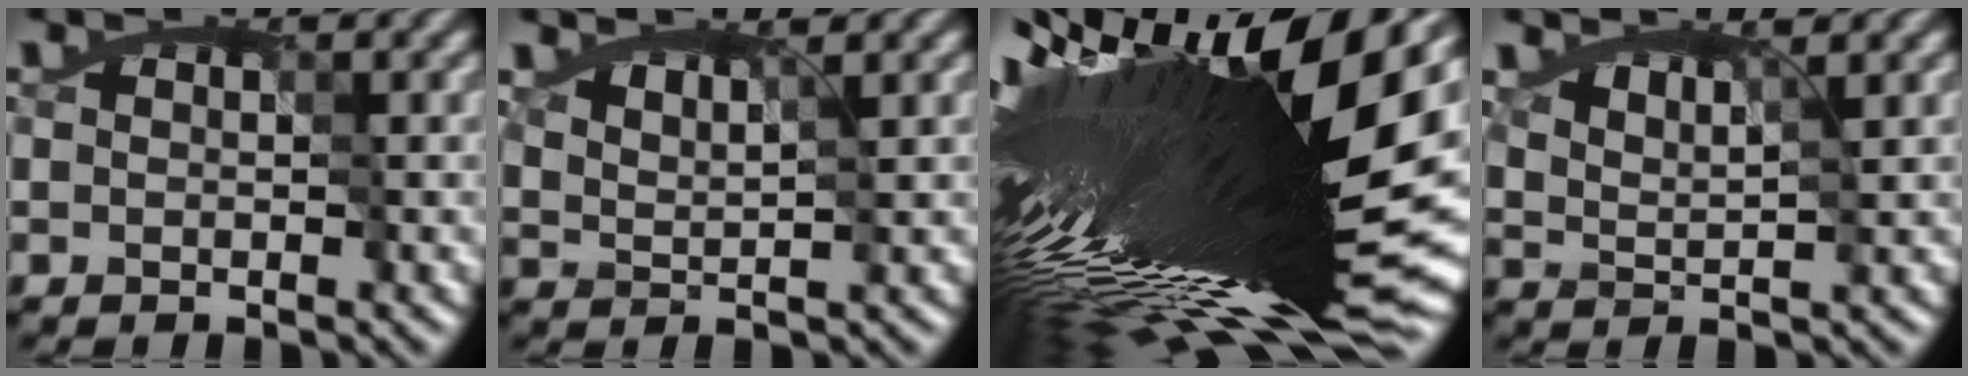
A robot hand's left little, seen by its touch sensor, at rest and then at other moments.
{"total": 1.3, "force": [1.2, 0.0, 0.5], "torque": [-0.022, -0.006, 0.025]}
{"total": 18.0, "force": [0.6, 5.0, 17.2], "torque": [-0.300, -0.035, 0.030]}
{"total": 1.9, "force": [1.5, 0.2, 1.0], "torque": [-0.029, -0.005, 0.027]}